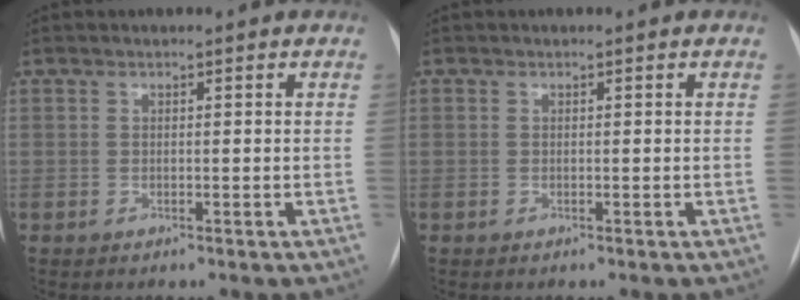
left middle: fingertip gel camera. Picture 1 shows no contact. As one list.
[{"total": 0.0}]